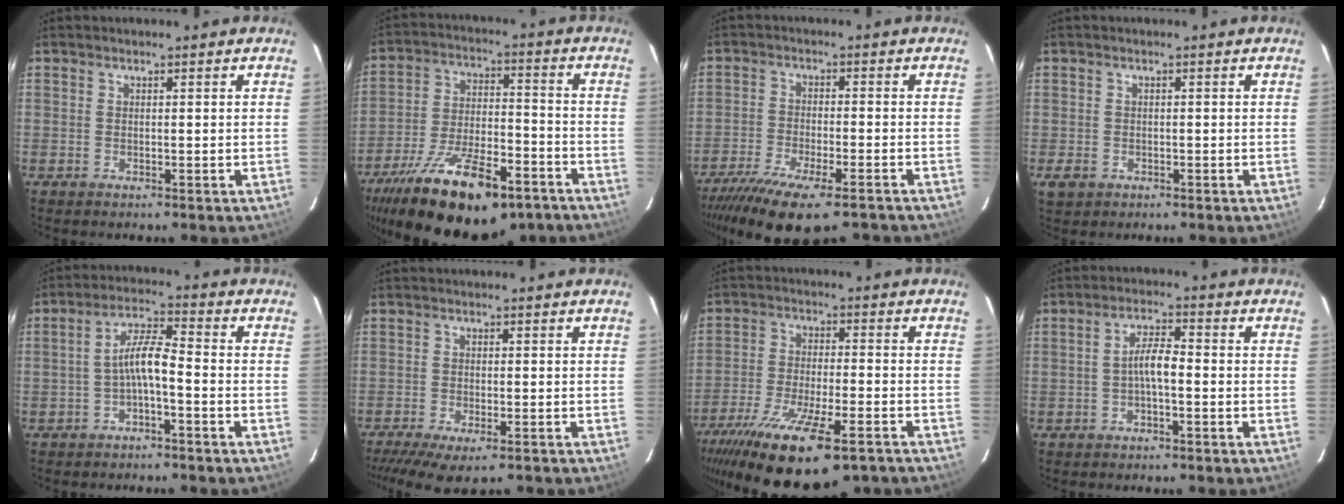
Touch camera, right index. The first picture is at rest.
{"total": 24.8, "force": [-17.2, 9.3, 15.3], "torque": [-0.289, -0.032, -0.264]}
{"total": 16.2, "force": [-12.6, 3.9, 9.4], "torque": [-0.189, -0.048, -0.202]}
{"total": 6.4, "force": [-2.5, 5.4, 2.4], "torque": [-0.068, 0.007, -0.033]}
{"total": 5.3, "force": [-2.2, 0.9, 4.8], "torque": [-0.101, 0.016, -0.040]}
{"total": 9.4, "force": [-7.2, 2.4, 5.6], "torque": [-0.122, -0.035, -0.119]}
{"total": 21.3, "force": [-14.7, 5.9, 14.3], "torque": [-0.275, -0.064, -0.236]}
{"total": 3.9, "force": [-1.2, 1.0, 3.6], "torque": [-0.070, 0.012, -0.021]}